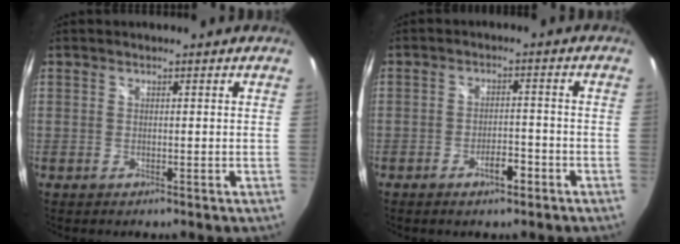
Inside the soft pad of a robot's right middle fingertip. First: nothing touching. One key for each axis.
{"total": 3.9, "fx": -2.6, "fy": 1.5, "fz": 2.6, "tx": -0.048, "ty": 0.001, "tz": -0.036}